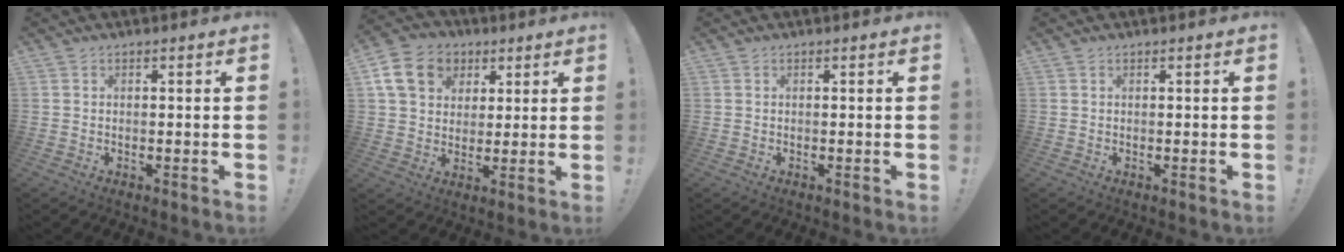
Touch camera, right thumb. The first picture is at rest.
{"total": 14.6, "force": [5.3, 11.7, 6.9], "torque": [-0.092, -0.015, 0.109]}
{"total": 0.0}
{"total": 0.0}